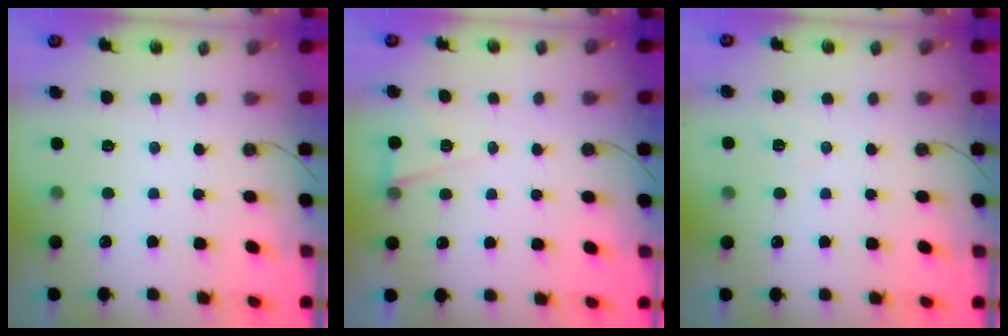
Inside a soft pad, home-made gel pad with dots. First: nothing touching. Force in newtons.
{"total": 5.5, "press": 3.3, "slide": 4.4}
{"total": 6.3, "press": 4.7, "slide": 4.2}